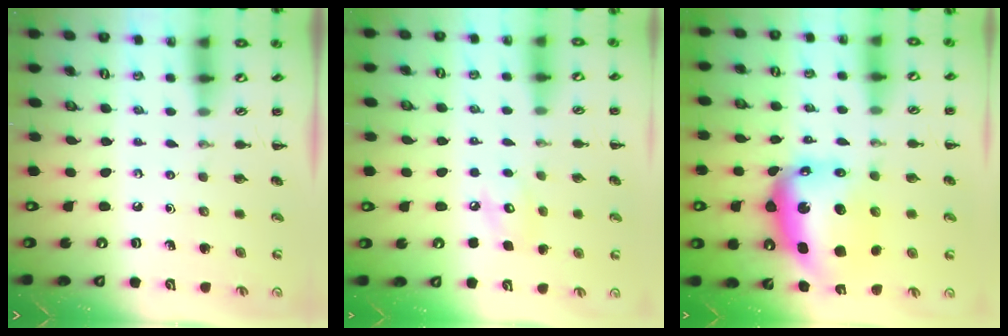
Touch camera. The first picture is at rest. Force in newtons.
{"total": 6.7, "press": 6.6, "slide": 1.1}
{"total": 10.2, "press": 9.8, "slide": 3.0}